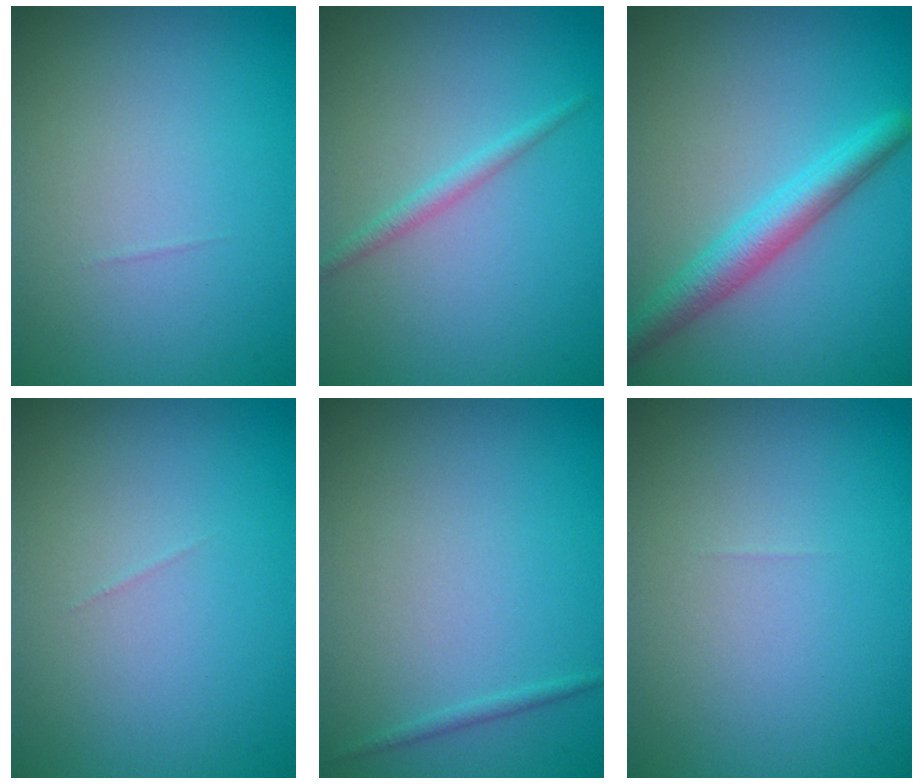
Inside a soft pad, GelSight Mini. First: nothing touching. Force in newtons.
{"total": 1.3, "press": 1.3, "slide": 0.0}
{"total": 3.8, "press": 3.8, "slide": 0.1}
{"total": 0.0}
{"total": 0.6, "press": 0.6, "slide": 0.1}
{"total": 0.0}